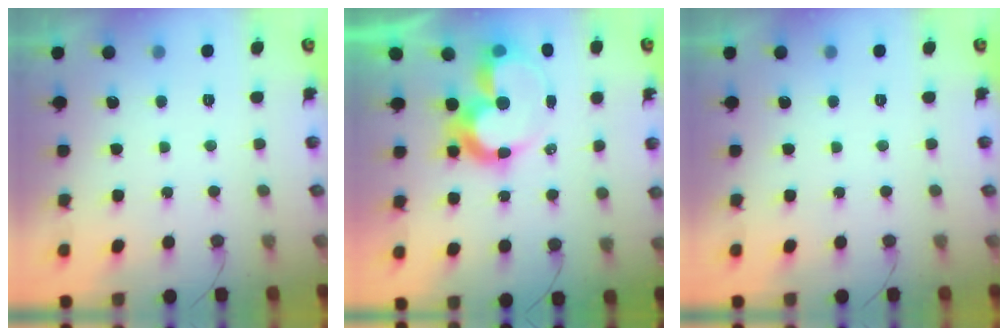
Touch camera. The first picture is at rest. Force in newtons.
{"total": 11.2, "press": 10.6, "slide": 3.6}
{"total": 0.0}